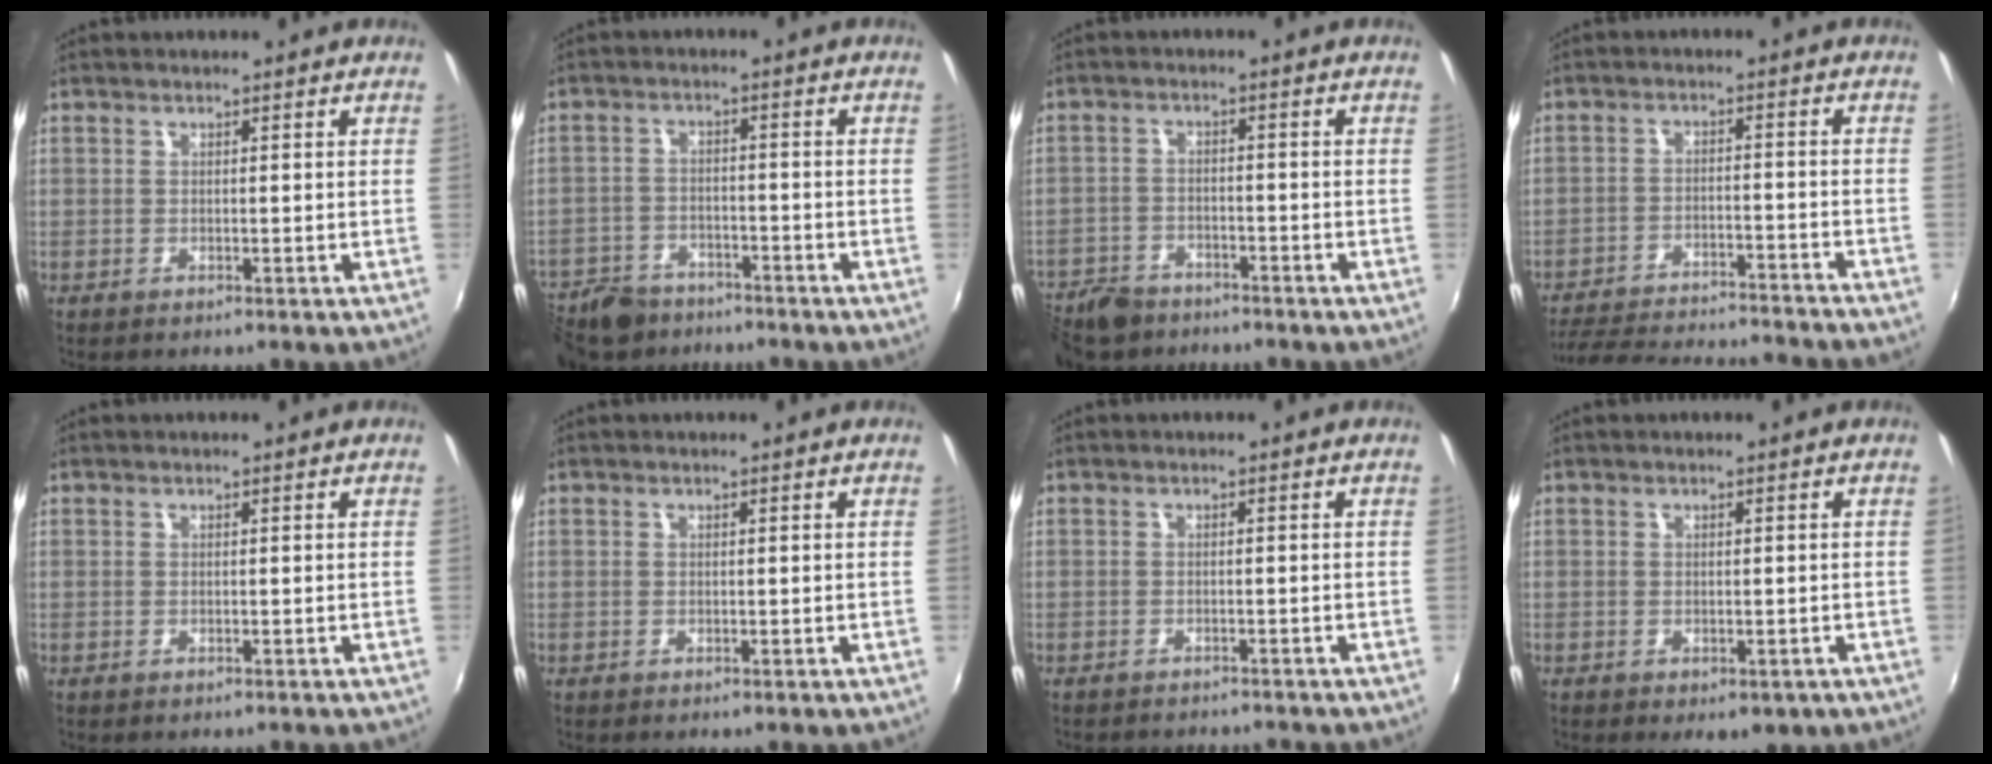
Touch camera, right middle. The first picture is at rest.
{"total": 12.3, "force": [-9.6, 6.5, 4.1], "torque": [-0.124, -0.007, -0.162]}
{"total": 10.1, "force": [-7.8, 5.6, 3.3], "torque": [-0.103, -0.006, -0.134]}
{"total": 21.3, "force": [-19.2, 2.5, 8.9], "torque": [-0.173, -0.021, -0.268]}
{"total": 0.0}
{"total": 0.0}
{"total": 3.9, "force": [-3.6, 1.0, 1.1], "torque": [-0.030, -0.005, -0.051]}
{"total": 3.1, "force": [-1.3, 1.9, 2.1], "torque": [-0.035, -0.013, -0.014]}